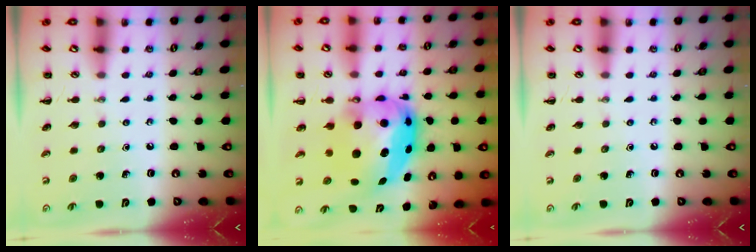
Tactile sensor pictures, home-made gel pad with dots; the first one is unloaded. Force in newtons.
{"total": 12.1, "press": 11.8, "slide": 3.0}
{"total": 0.0}